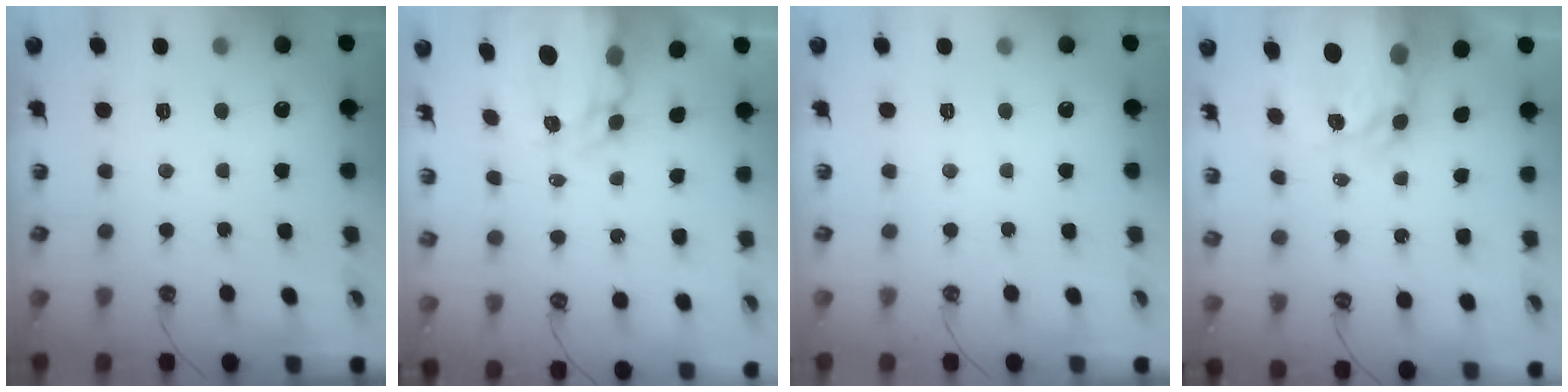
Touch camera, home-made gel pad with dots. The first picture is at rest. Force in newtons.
{"total": 8.6, "press": 8.6, "slide": 0.7}
{"total": 0.0}
{"total": 7.7, "press": 7.7, "slide": 0.7}